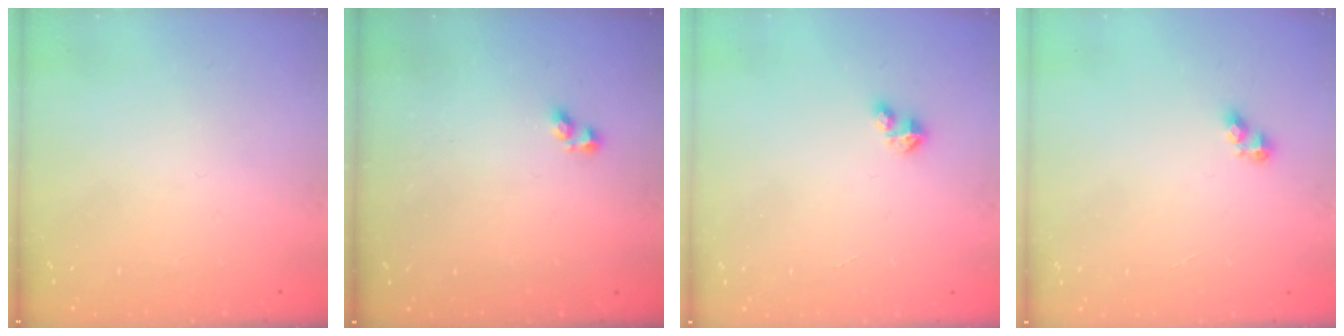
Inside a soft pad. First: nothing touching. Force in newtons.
{"total": 1.6, "press": 1.5, "slide": 0.3}
{"total": 2.1, "press": 2.1, "slide": 0.2}
{"total": 3.5, "press": 3.5, "slide": 0.4}